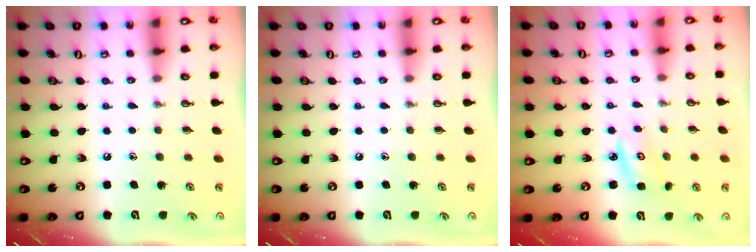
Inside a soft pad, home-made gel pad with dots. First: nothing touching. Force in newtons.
{"total": 0.0}
{"total": 3.3, "press": 3.3, "slide": 0.3}